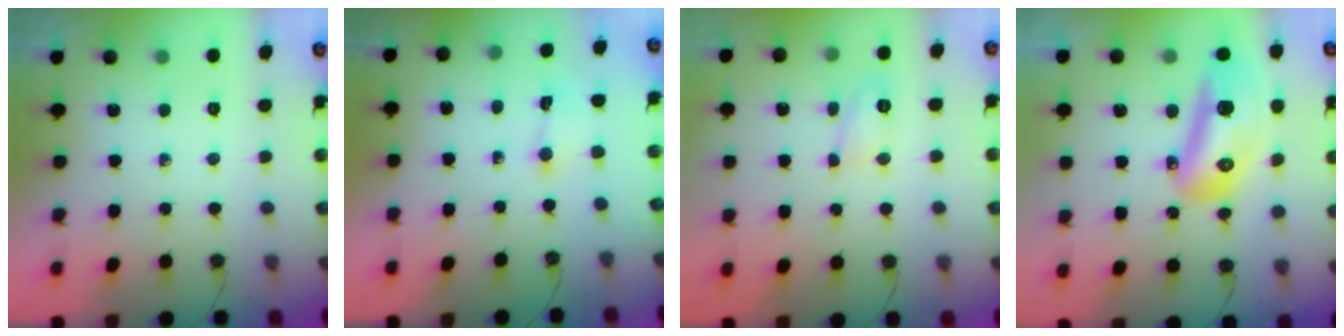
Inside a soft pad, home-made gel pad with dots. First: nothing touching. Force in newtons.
{"total": 1.2, "press": 1.0, "slide": 0.6}
{"total": 5.4, "press": 5.4, "slide": 0.6}
{"total": 15.9, "press": 15.8, "slide": 2.0}